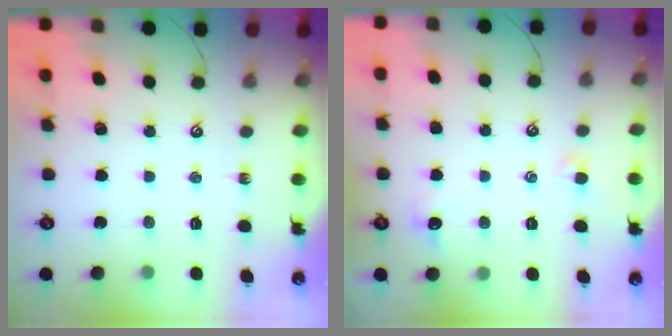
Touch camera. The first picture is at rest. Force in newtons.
{"total": 1.0, "press": 0.8, "slide": 0.7}